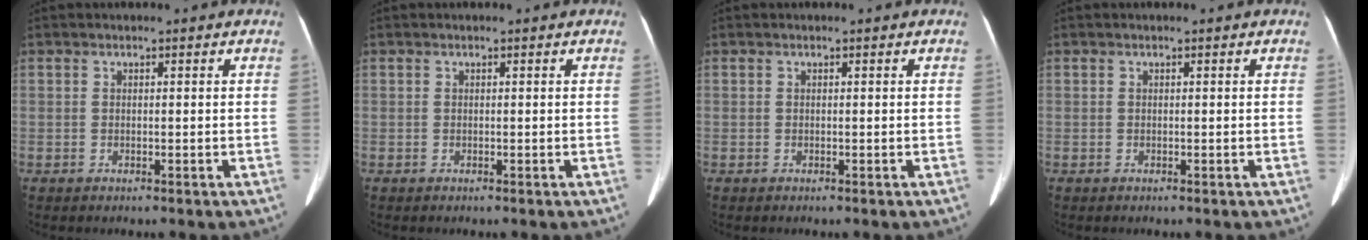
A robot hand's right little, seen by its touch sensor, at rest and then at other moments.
{"total": 0.0}
{"total": 0.0}
{"total": 0.0}